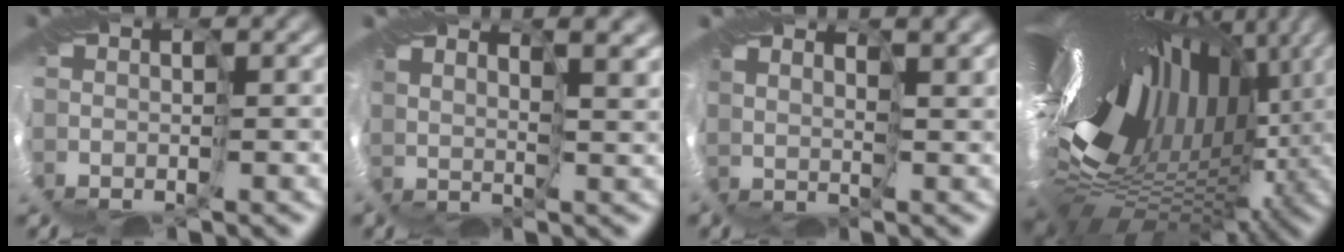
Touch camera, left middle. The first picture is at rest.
{"total": 4.8, "force": [4.2, 1.4, 1.8], "torque": [-0.039, 0.005, 0.081]}
{"total": 3.4, "force": [3.2, 0.8, 0.7], "torque": [-0.016, 0.007, 0.063]}
{"total": 18.5, "force": [4.1, 9.6, 15.3], "torque": [-0.277, -0.008, 0.061]}